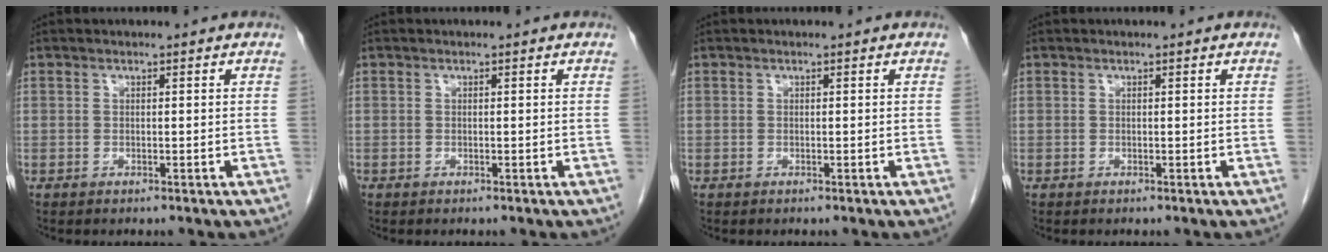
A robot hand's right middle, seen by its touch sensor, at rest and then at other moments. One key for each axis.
{"total": 0.0}
{"total": 0.0}
{"total": 0.0}